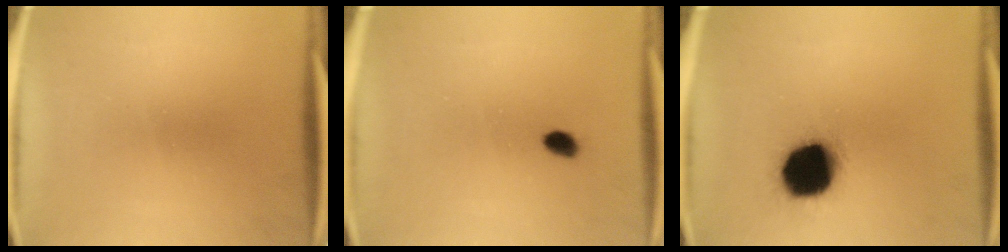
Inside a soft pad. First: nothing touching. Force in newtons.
{"total": 1.5}
{"total": 17.1}